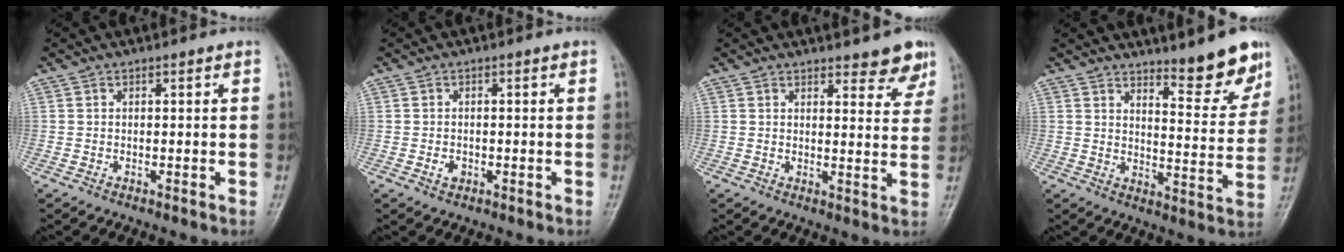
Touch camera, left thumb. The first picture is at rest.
{"total": 1.6, "force": [-0.6, 1.3, 0.9], "torque": [-0.011, 0.002, -0.008]}
{"total": 6.2, "force": [5.0, 2.1, 3.0], "torque": [-0.007, -0.032, 0.053]}
{"total": 10.3, "force": [7.9, 2.1, 6.2], "torque": [-0.055, -0.066, 0.118]}